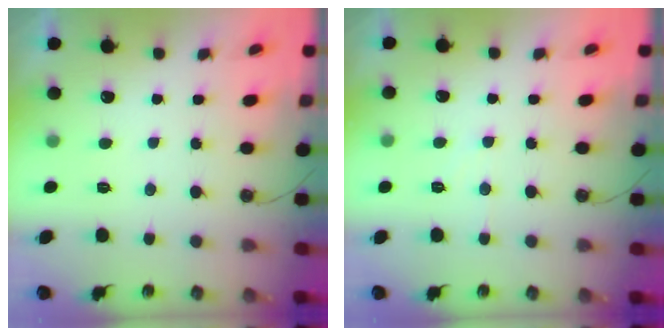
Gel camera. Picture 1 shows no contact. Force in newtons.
{"total": 5.1, "press": 5.0, "slide": 0.6}